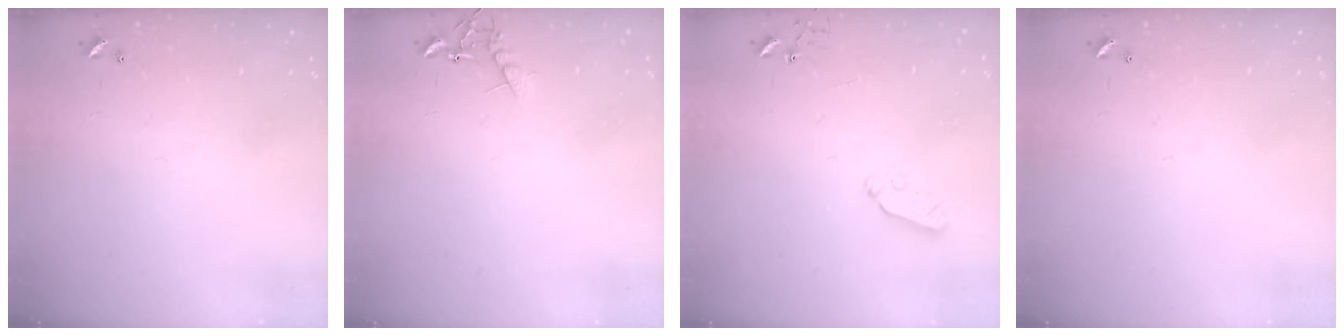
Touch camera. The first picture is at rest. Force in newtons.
{"total": 6.8, "press": 6.8, "slide": 0.3}
{"total": 3.8, "press": 3.8, "slide": 0.6}
{"total": 0.0}